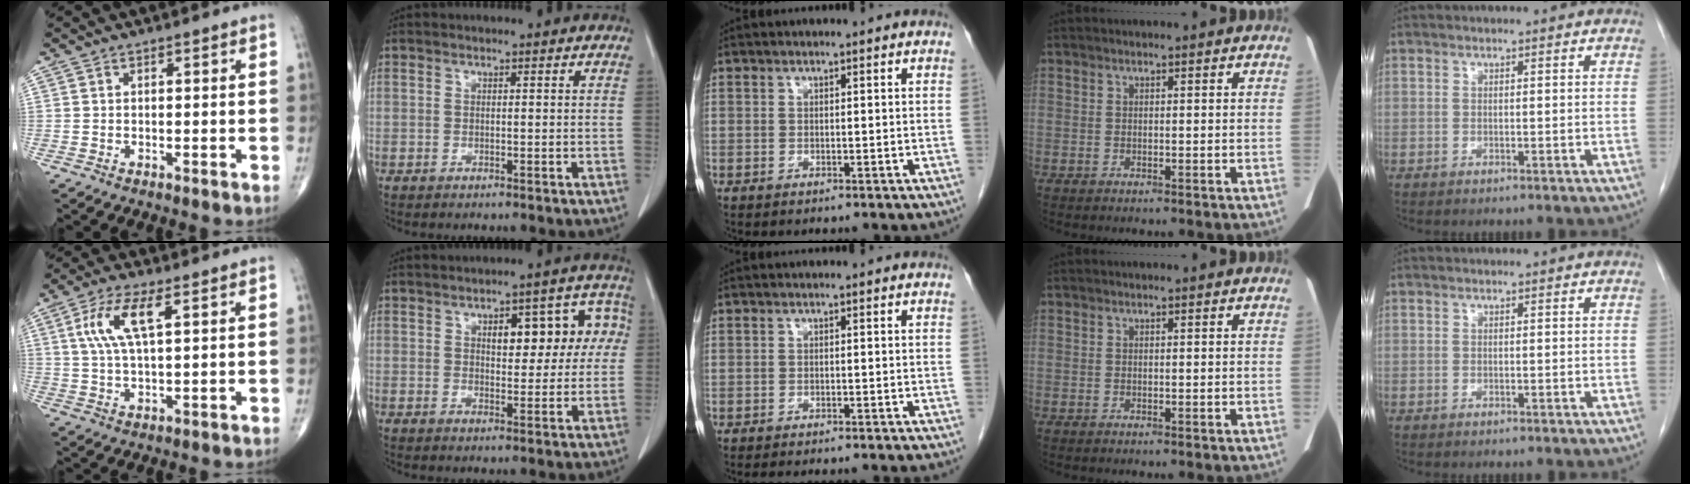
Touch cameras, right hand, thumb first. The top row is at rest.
{"thumb": {"total": 8.7, "force": [3.0, 2.7, 7.7], "torque": [-0.169, 0.000, 0.062]}, "index": {"total": 9.6, "force": [2.4, 4.4, 8.2], "torque": [-0.089, 0.035, 0.031]}, "middle": {"total": 9.8, "force": [-8.9, 1.0, 4.0], "torque": [-0.037, -0.014, -0.102]}}